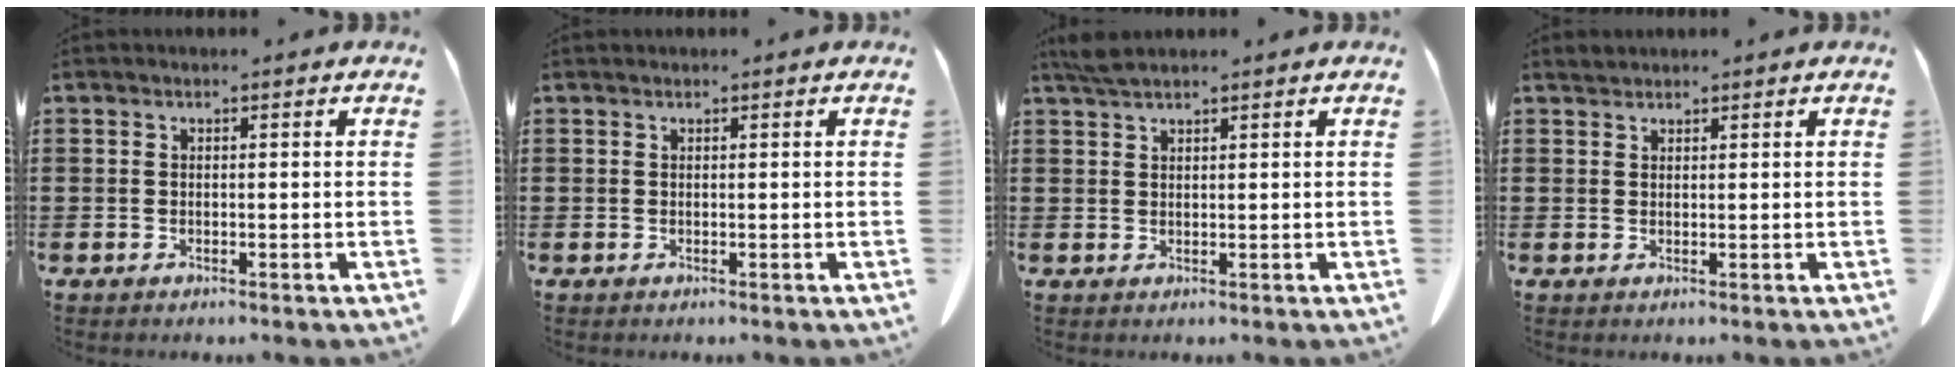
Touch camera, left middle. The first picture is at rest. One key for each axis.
{"total": 0.0}
{"total": 2.2, "fx": 1.9, "fy": 0.2, "fz": 1.2, "tx": -0.028, "ty": -0.001, "tz": 0.036}
{"total": 1.1, "fx": 1.1, "fy": 0.1, "fz": 0.0, "tx": -0.003, "ty": -0.001, "tz": 0.023}